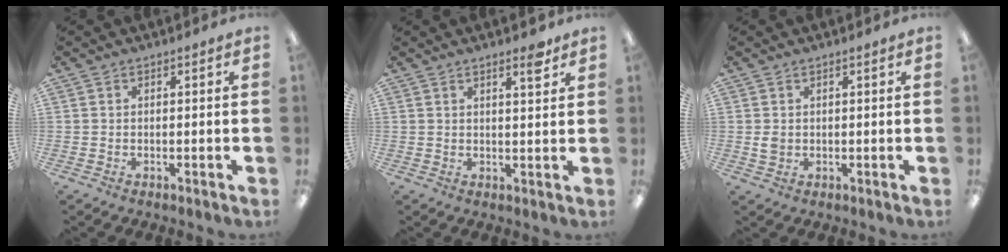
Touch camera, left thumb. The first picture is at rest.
{"total": 3.8, "force": [2.8, 0.7, 2.4], "torque": [-0.022, -0.018, 0.042]}
{"total": 1.8, "force": [0.4, 1.5, 0.9], "torque": [-0.011, -0.002, 0.006]}